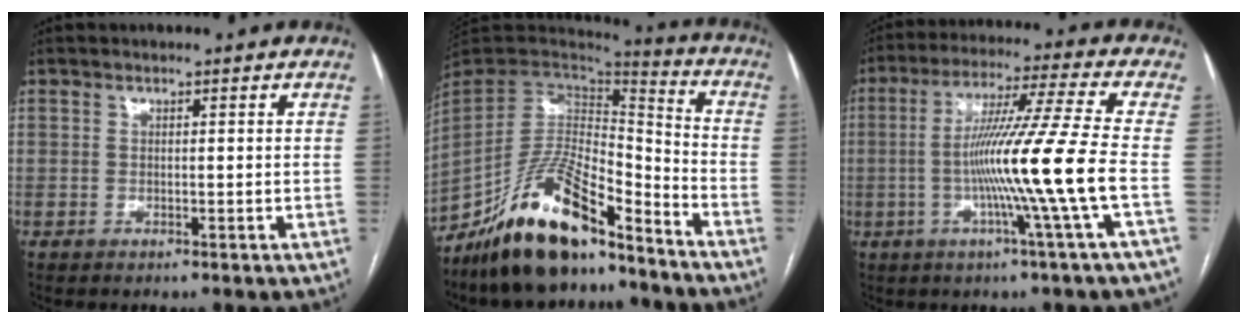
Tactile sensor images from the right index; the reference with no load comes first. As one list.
[{"total": 18.3, "force": [-13.9, 5.0, 10.8], "torque": [-0.212, 0.010, -0.252]}, {"total": 14.2, "force": [-3.1, -3.1, 13.5], "torque": [-0.238, -0.011, -0.061]}]